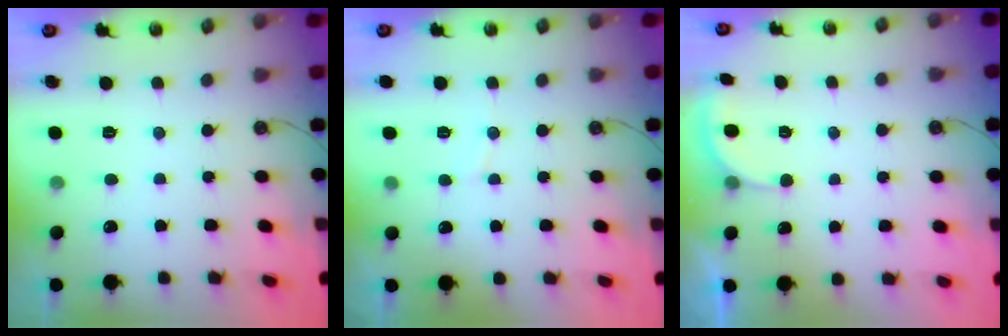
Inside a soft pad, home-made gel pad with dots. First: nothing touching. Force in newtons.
{"total": 2.5, "press": 2.5, "slide": 0.2}
{"total": 2.6, "press": 2.5, "slide": 0.6}